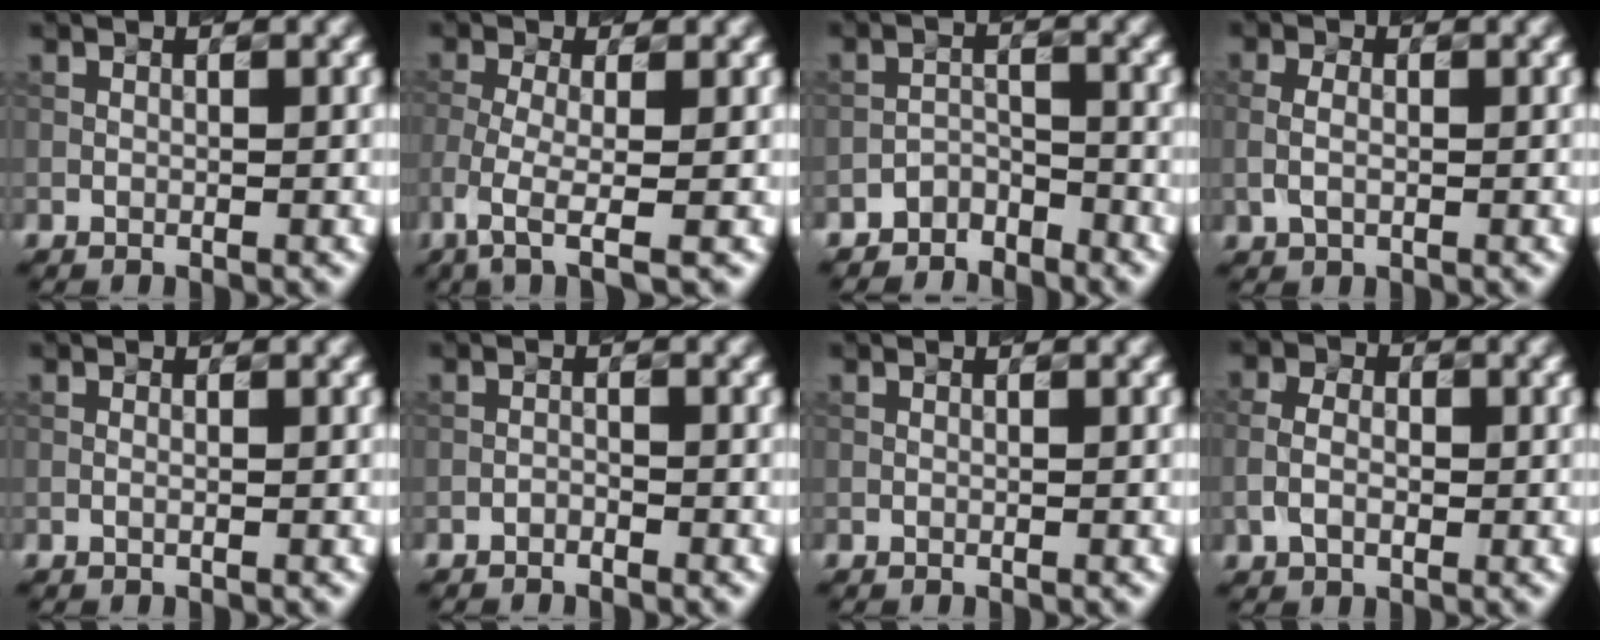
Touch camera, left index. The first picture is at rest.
{"total": 4.5, "force": [-2.5, 1.2, 3.6], "torque": [-0.078, -0.005, -0.053]}
{"total": 2.5, "force": [-2.3, 0.8, -0.2], "torque": [0.007, 0.010, -0.046]}
{"total": 1.4, "force": [-0.2, 1.0, 1.0], "torque": [-0.027, 0.005, -0.005]}
{"total": 0.5, "force": [0.1, 0.3, 0.4], "torque": [0.001, -0.005, -0.007]}
{"total": 0.8, "force": [-0.8, 0.1, 0.2], "torque": [-0.008, 0.005, -0.014]}
{"total": 0.0}
{"total": 2.6, "force": [-0.5, 1.9, 1.7], "torque": [-0.037, 0.007, -0.013]}